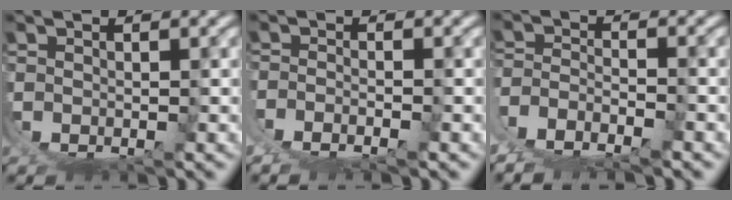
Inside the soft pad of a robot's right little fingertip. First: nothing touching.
{"total": 2.6, "force": [-0.4, 1.9, 1.8], "torque": [-0.037, -0.009, -0.005]}
{"total": 8.0, "force": [-0.9, 7.0, 3.7], "torque": [-0.106, -0.028, -0.017]}